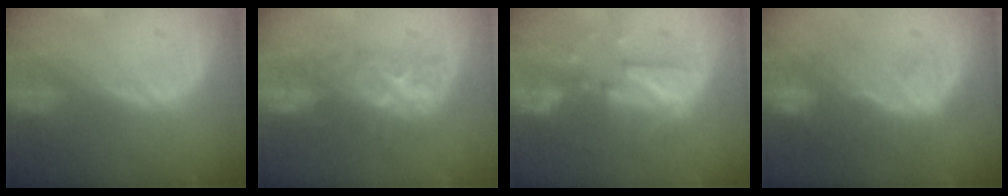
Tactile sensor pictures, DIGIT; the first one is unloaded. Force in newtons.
{"total": 8.0, "press": 7.8, "slide": 2.1}
{"total": 9.8, "press": 8.7, "slide": 4.4}
{"total": 10.1, "press": 8.7, "slide": 5.1}